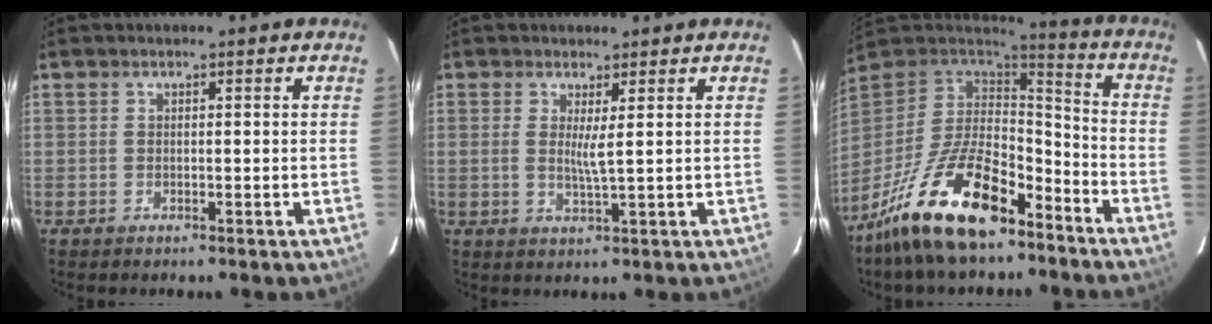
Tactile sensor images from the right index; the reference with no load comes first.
{"total": 2.7, "force": [0.8, -0.3, 2.5], "torque": [-0.044, -0.006, 0.013]}
{"total": 21.4, "force": [-13.8, 8.9, 13.8], "torque": [-0.272, -0.012, -0.239]}